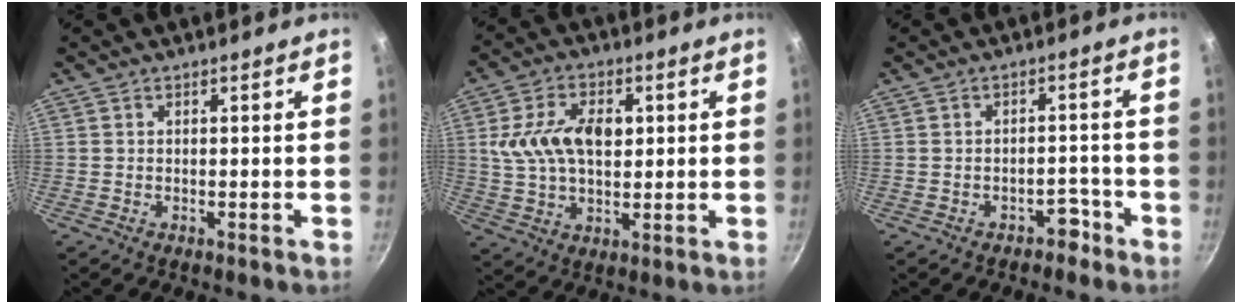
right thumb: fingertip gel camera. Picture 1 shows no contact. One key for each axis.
{"total": 12.1, "fx": 2.1, "fy": 7.7, "fz": 9.2, "tx": -0.150, "ty": 0.006, "tz": 0.031}
{"total": 3.3, "fx": -2.3, "fy": 2.1, "fz": 1.2, "tx": 0.013, "ty": 0.036, "tz": -0.017}